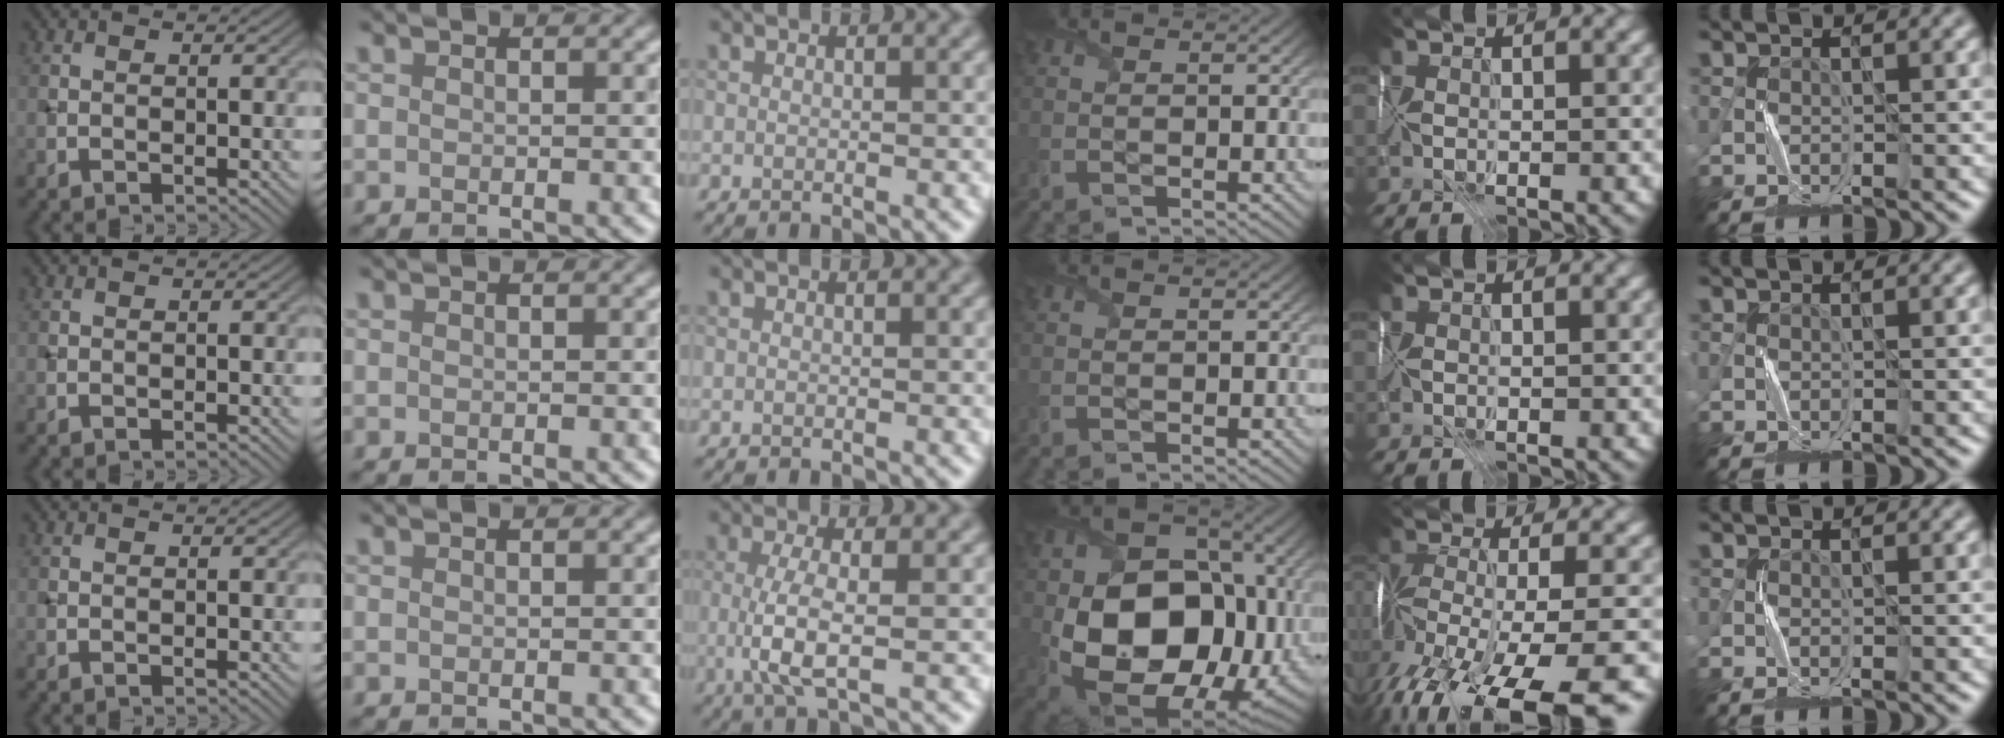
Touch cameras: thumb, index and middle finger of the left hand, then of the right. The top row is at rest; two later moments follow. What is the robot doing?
{"motion": "fold", "object": "map"}